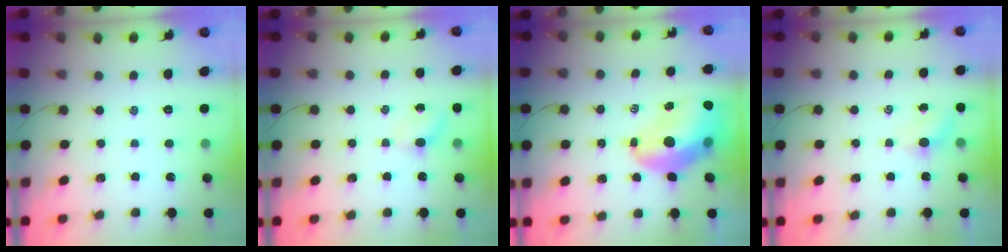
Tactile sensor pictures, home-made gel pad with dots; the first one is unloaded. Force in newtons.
{"total": 2.8, "press": 2.7, "slide": 0.9}
{"total": 13.2, "press": 12.6, "slide": 3.7}
{"total": 3.1, "press": 2.9, "slide": 1.1}